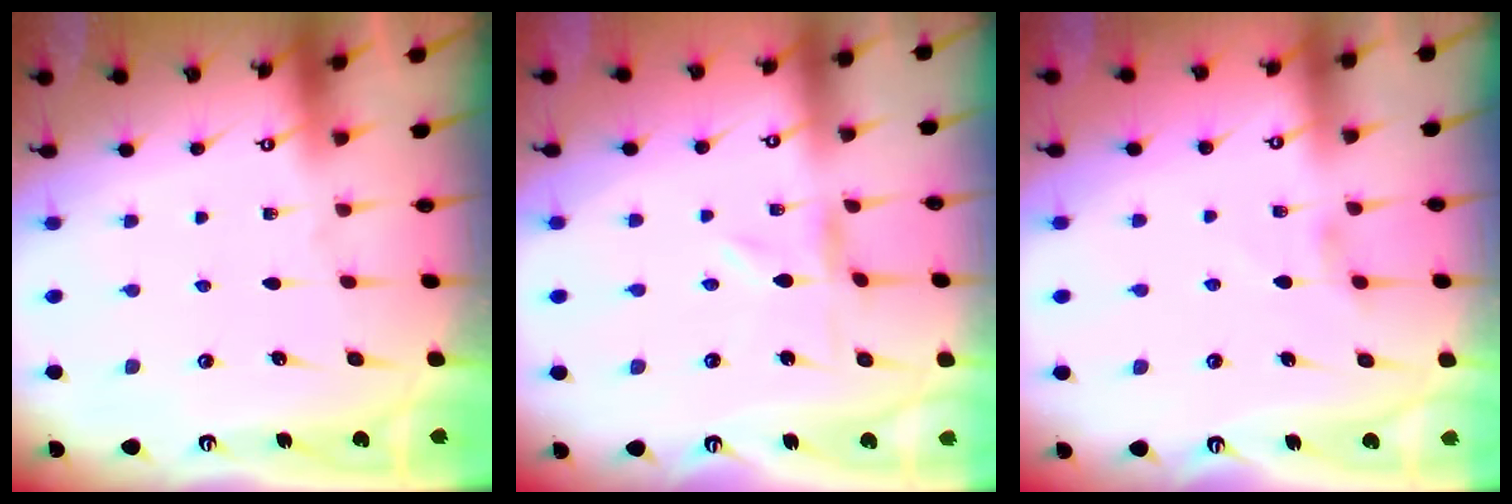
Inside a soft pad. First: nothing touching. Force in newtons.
{"total": 0.6, "press": 0.6, "slide": 0.2}
{"total": 1.7, "press": 1.6, "slide": 0.4}